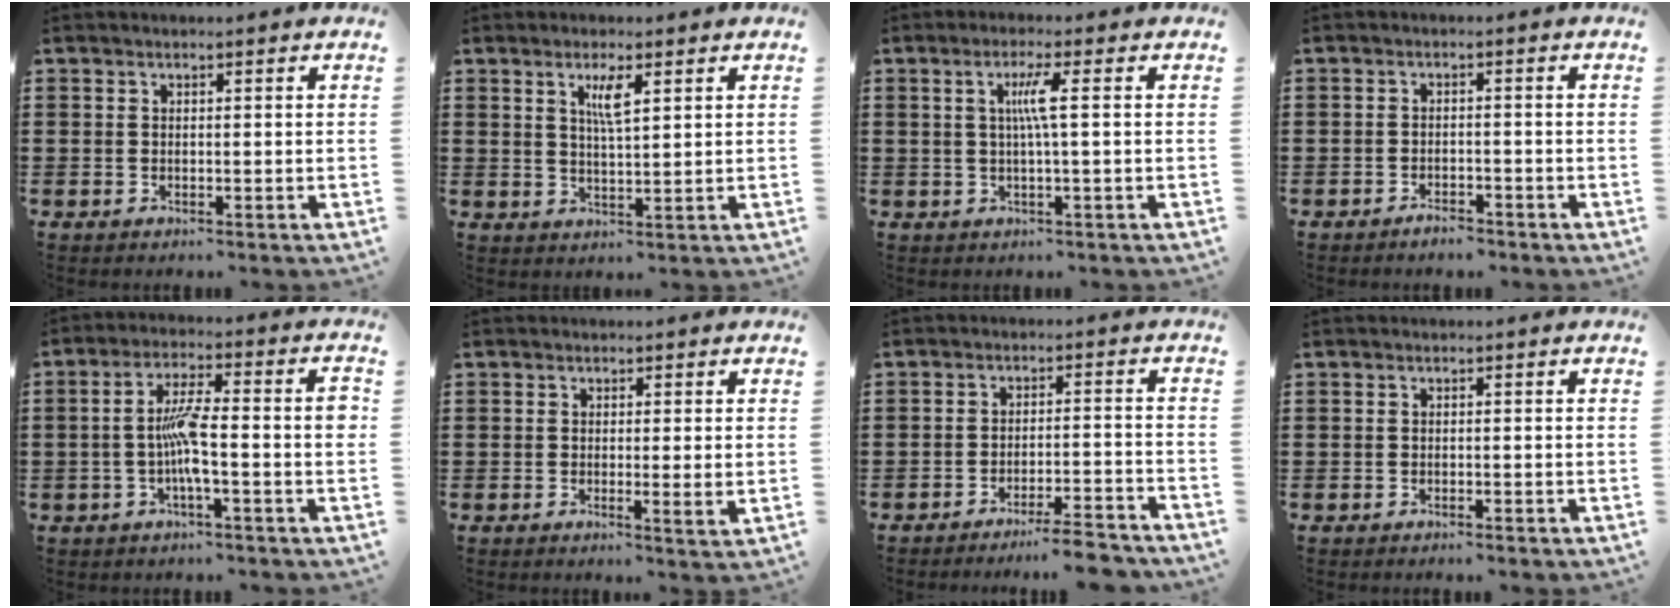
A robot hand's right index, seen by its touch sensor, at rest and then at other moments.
{"total": 3.7, "force": [1.7, 0.7, 3.2], "torque": [-0.060, 0.001, 0.024]}
{"total": 4.0, "force": [0.4, -0.3, 4.0], "torque": [-0.077, -0.004, 0.002]}
{"total": 1.8, "force": [-1.7, 0.3, 0.5], "torque": [-0.015, -0.001, -0.033]}
{"total": 7.8, "force": [-1.3, 1.3, 7.6], "torque": [-0.146, 0.000, -0.031]}
{"total": 1.6, "force": [0.1, -0.1, 1.6], "torque": [-0.030, -0.005, 0.002]}
{"total": 5.0, "force": [-4.6, -0.3, 2.0], "torque": [-0.031, -0.010, -0.088]}
{"total": 0.5, "force": [-0.5, 0.0, 0.2], "torque": [-0.005, -0.003, -0.010]}